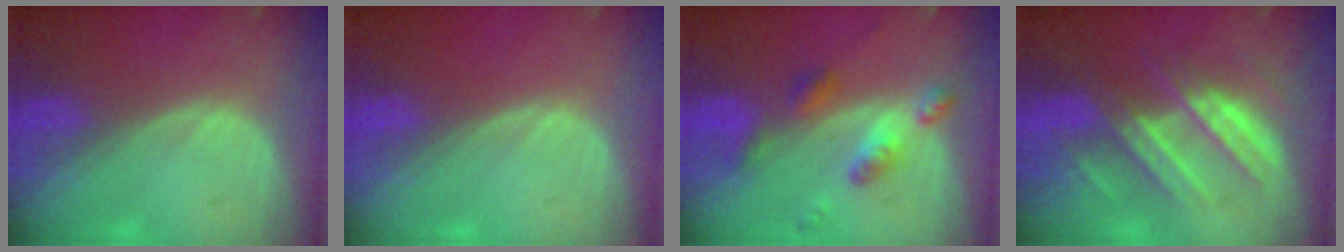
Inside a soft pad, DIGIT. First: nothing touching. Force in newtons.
{"total": 0.0}
{"total": 6.1, "press": 5.4, "slide": 2.9}
{"total": 8.1, "press": 8.1, "slide": 0.4}